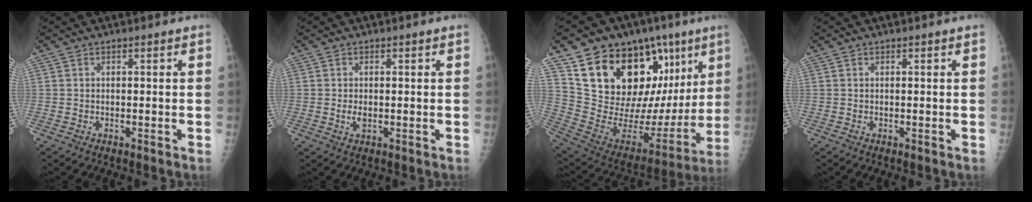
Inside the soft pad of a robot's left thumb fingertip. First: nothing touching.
{"total": 1.7, "force": [-0.1, 1.1, 1.3], "torque": [-0.022, -0.002, -0.001]}
{"total": 29.6, "force": [13.0, 14.8, 22.1], "torque": [-0.297, -0.019, 0.232]}
{"total": 0.0}